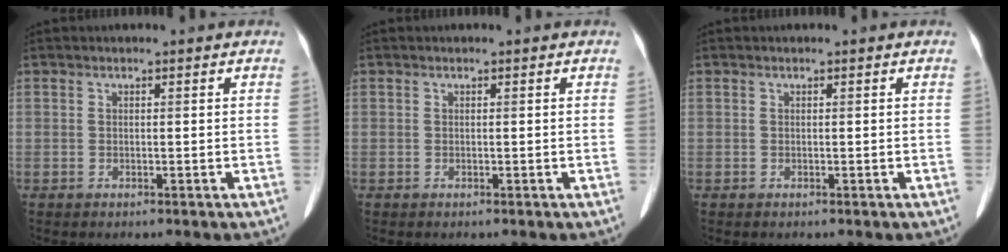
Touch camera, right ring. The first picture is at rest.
{"total": 0.0}
{"total": 0.0}